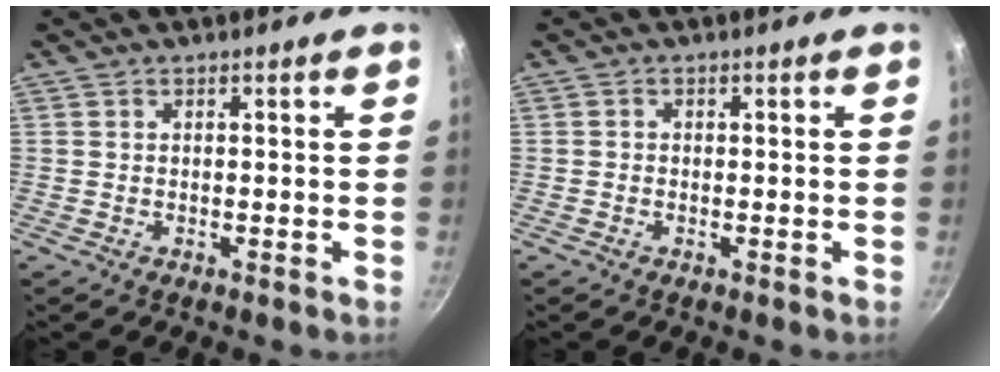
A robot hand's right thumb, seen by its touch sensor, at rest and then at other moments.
{"total": 0.5, "force": [-0.2, 0.5, 0.1], "torque": [-0.001, 0.002, -0.005]}